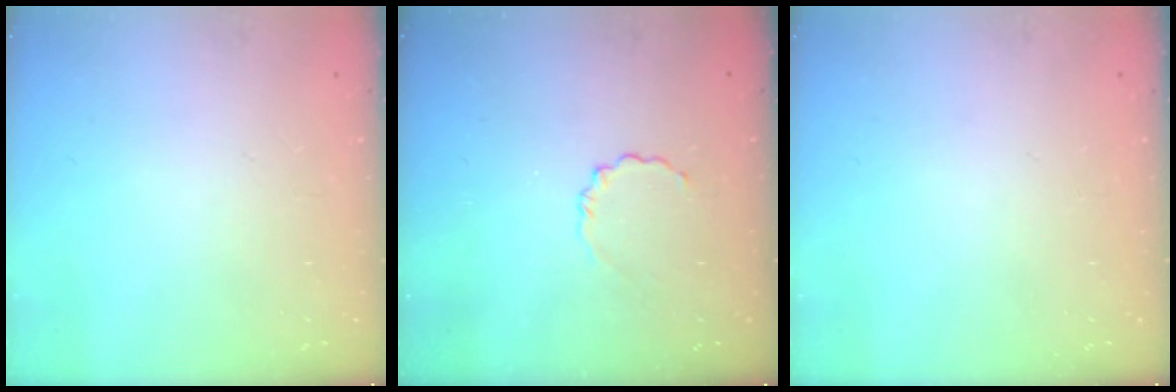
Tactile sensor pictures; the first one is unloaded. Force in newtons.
{"total": 3.6, "press": 3.4, "slide": 1.2}
{"total": 0.0}